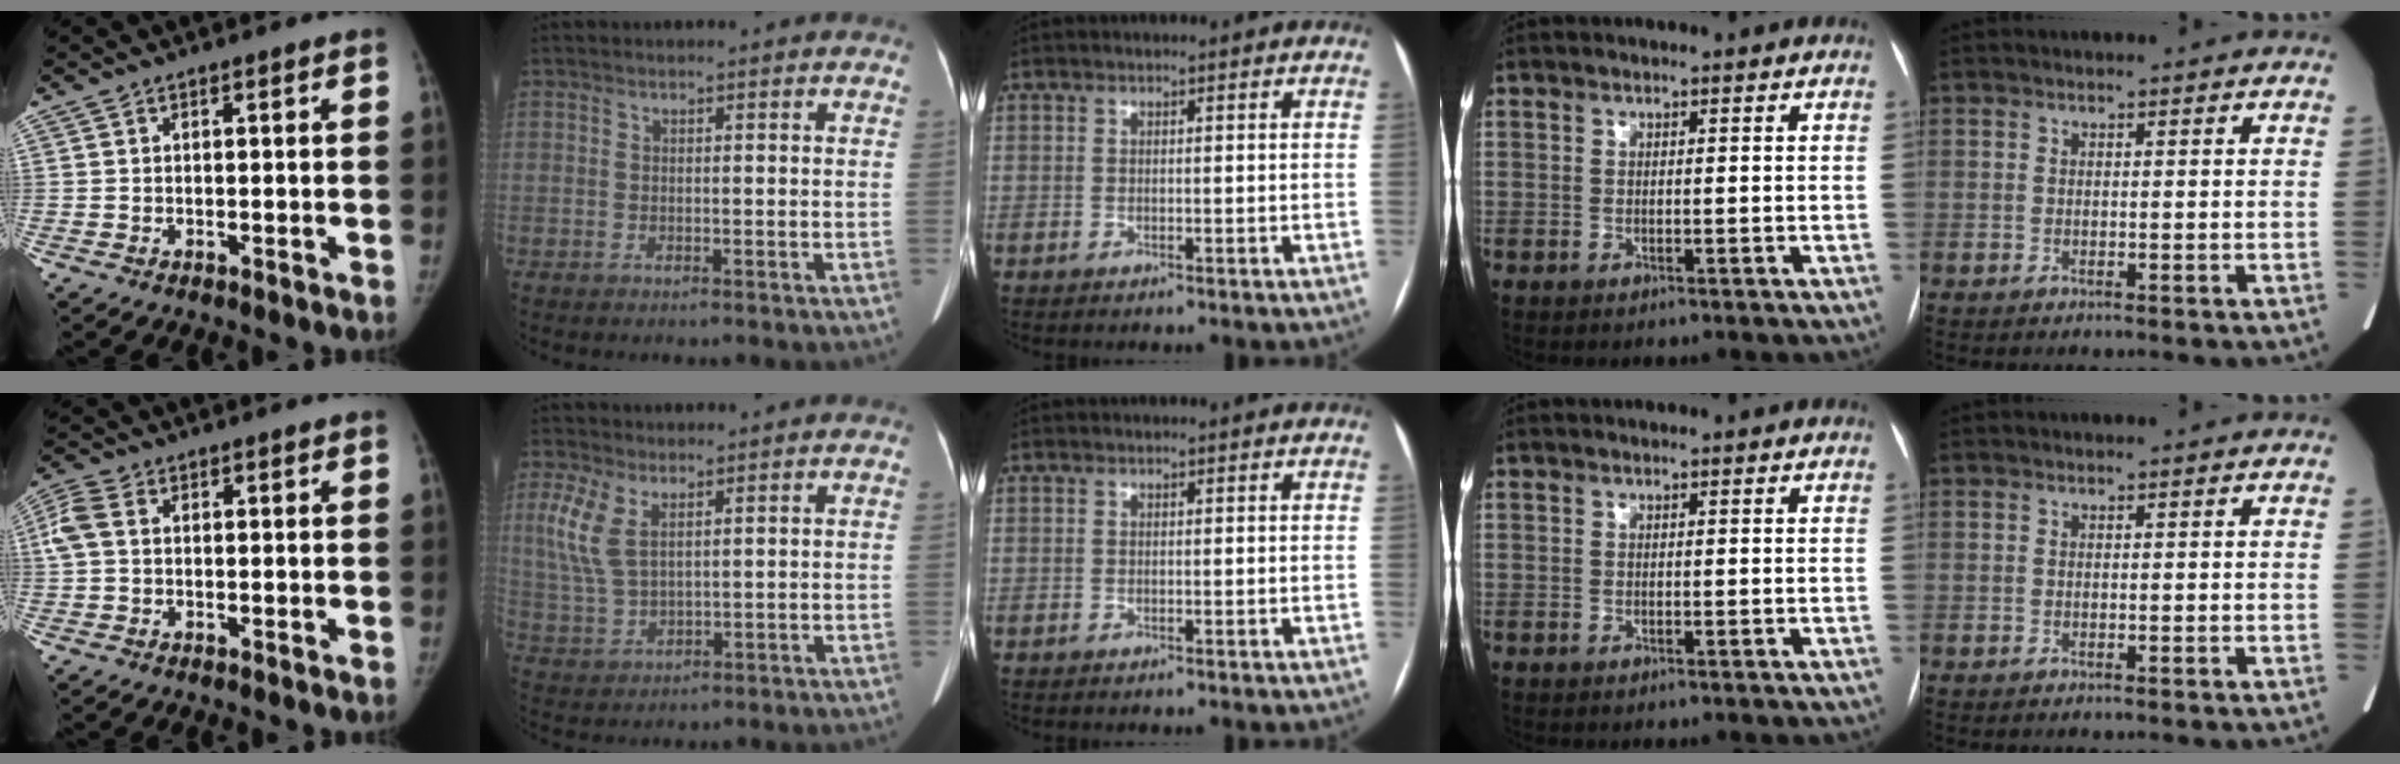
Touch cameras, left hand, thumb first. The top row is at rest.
{"thumb": {"total": 4.6, "force": [0.9, 3.1, 3.3], "torque": [-0.096, 0.017, 0.016]}, "index": {"total": 5.8, "force": [2.5, 2.5, 4.6], "torque": [-0.127, 0.006, 0.065]}}